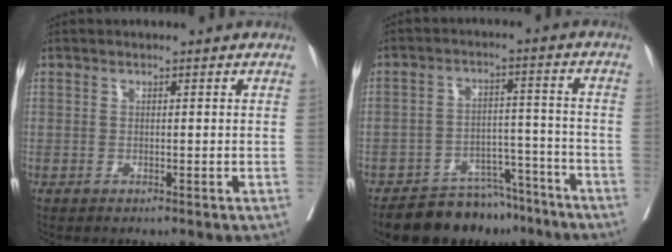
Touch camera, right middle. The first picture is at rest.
{"total": 11.4, "force": [-10.0, 4.4, 3.3], "torque": [-0.032, 0.020, -0.152]}